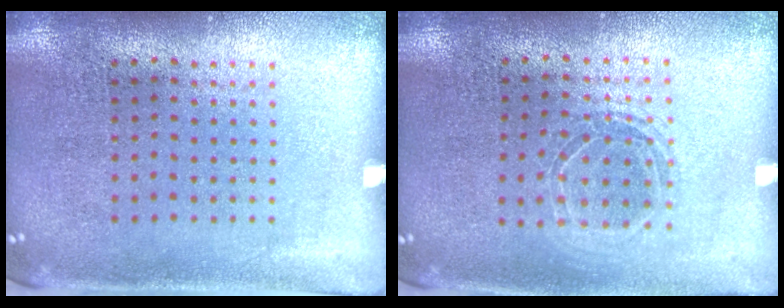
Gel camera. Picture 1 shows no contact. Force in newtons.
{"total": 1.3, "press": 1.3, "slide": 0.5}